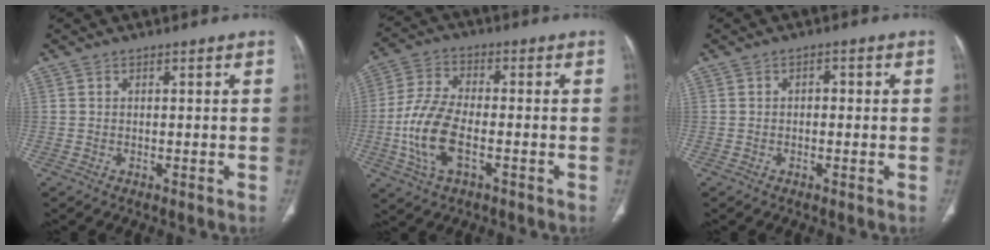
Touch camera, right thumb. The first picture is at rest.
{"total": 11.8, "force": [-3.2, 5.8, 9.7], "torque": [-0.211, 0.013, -0.062]}
{"total": 1.3, "force": [0.0, 0.9, 1.0], "torque": [-0.007, 0.007, -0.006]}